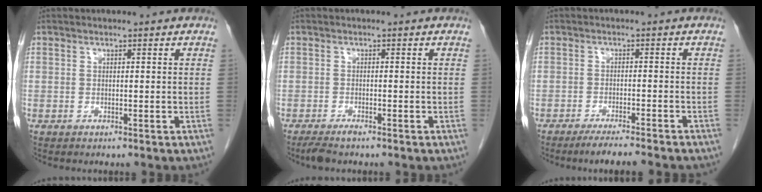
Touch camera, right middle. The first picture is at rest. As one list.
[{"total": 2.3, "force": [-1.9, 0.4, 1.3], "torque": [-0.027, -0.006, -0.033]}, {"total": 7.3, "force": [-6.2, -0.3, 3.7], "torque": [-0.043, -0.016, -0.094]}]